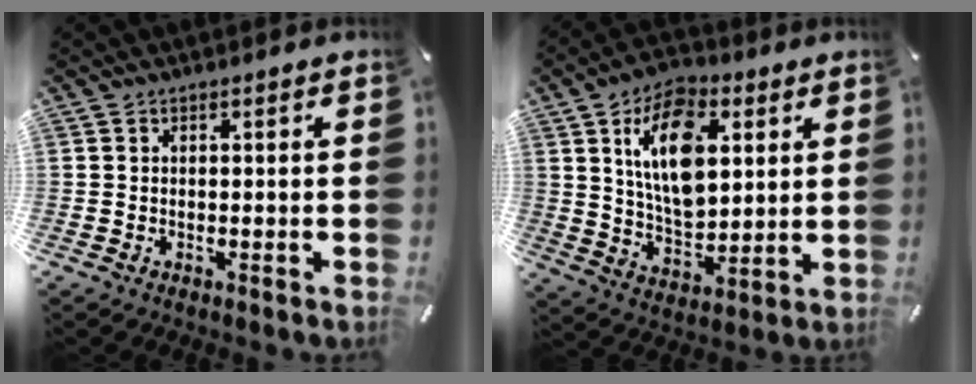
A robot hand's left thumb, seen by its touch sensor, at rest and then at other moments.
{"total": 16.3, "force": [5.6, 10.0, 11.6], "torque": [-0.210, -0.004, 0.097]}